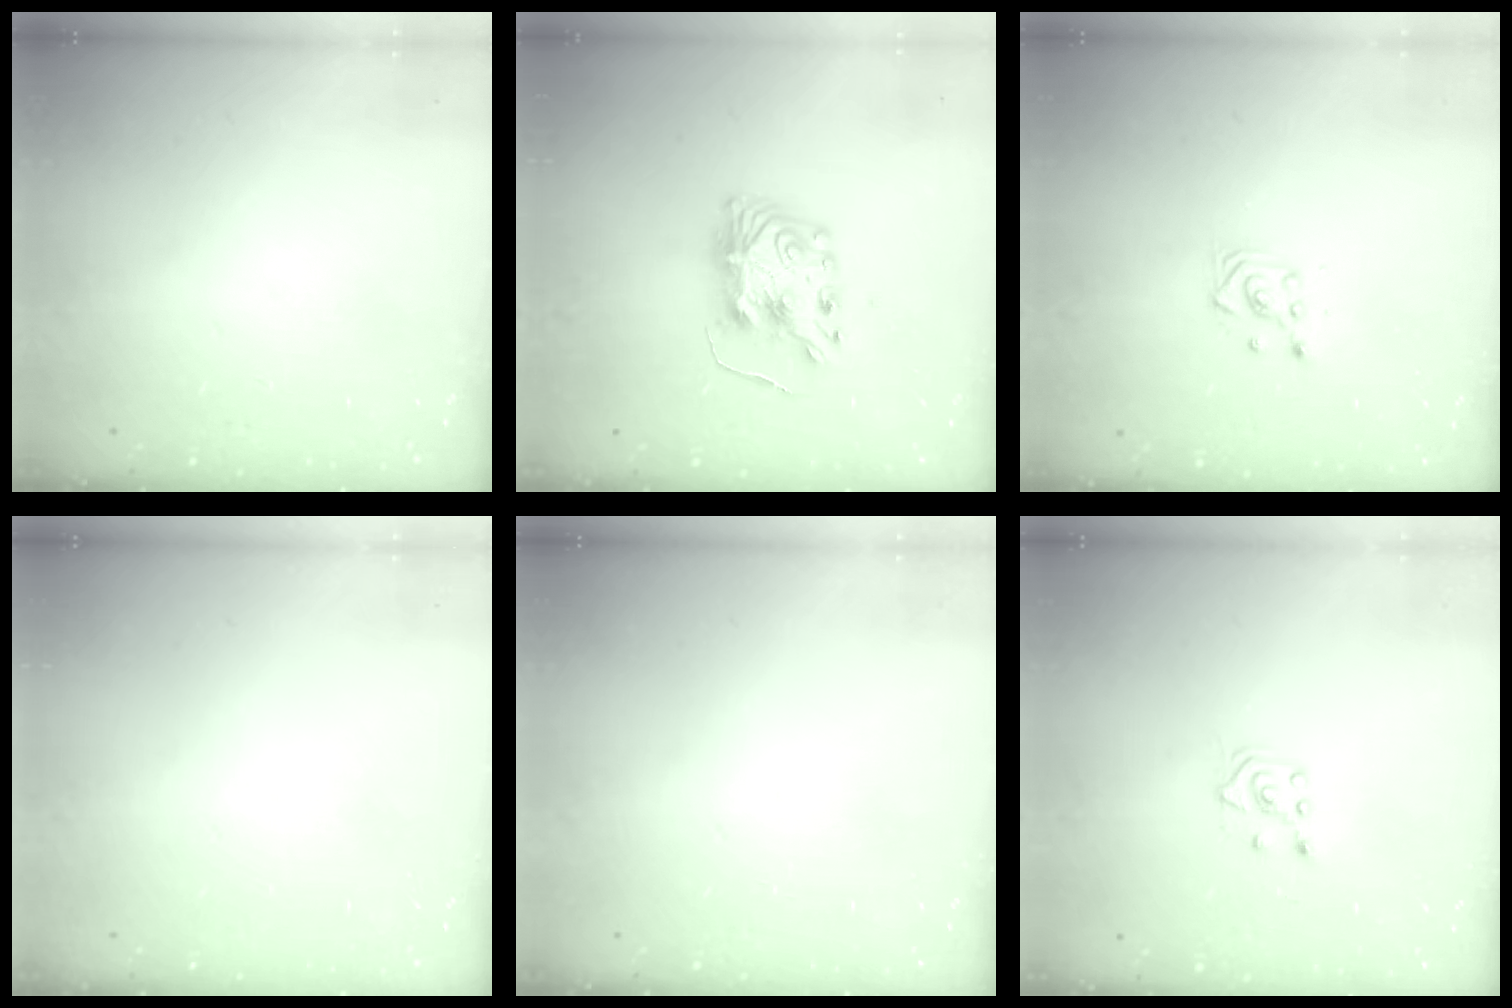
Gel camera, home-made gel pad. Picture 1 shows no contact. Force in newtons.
{"total": 9.0, "press": 9.0, "slide": 0.9}
{"total": 3.0, "press": 3.0, "slide": 0.5}
{"total": 0.0}
{"total": 0.0}
{"total": 3.8, "press": 3.8, "slide": 0.5}